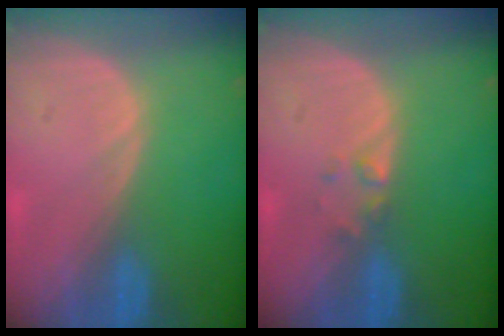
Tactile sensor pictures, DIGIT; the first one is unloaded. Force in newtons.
{"total": 1.4, "press": 1.3, "slide": 0.2}